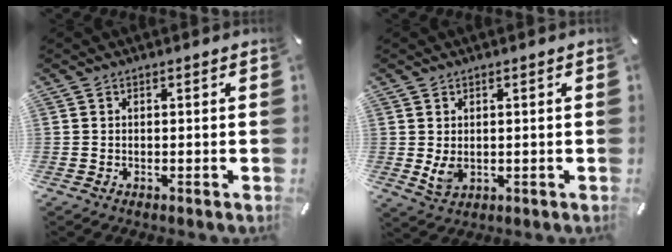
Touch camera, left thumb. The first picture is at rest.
{"total": 3.9, "force": [0.2, 2.7, 2.8], "torque": [-0.064, -0.007, -0.001]}